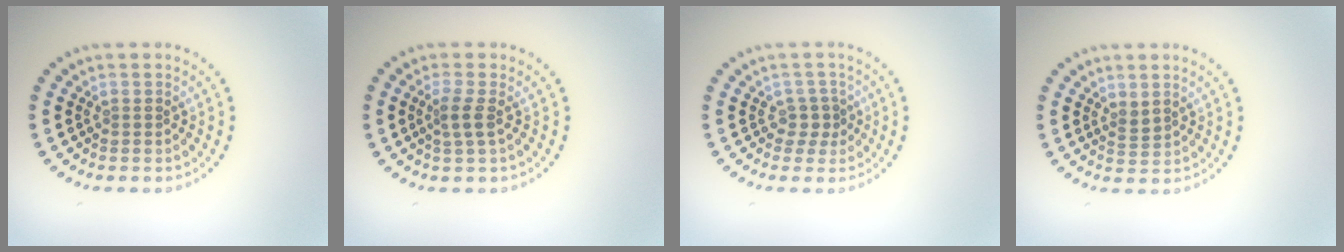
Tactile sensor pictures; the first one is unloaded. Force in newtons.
{"total": 1.7, "press": 1.3, "slide": 1.1}
{"total": 1.8, "press": 1.4, "slide": 1.1}
{"total": 1.2, "press": 1.0, "slide": 0.7}